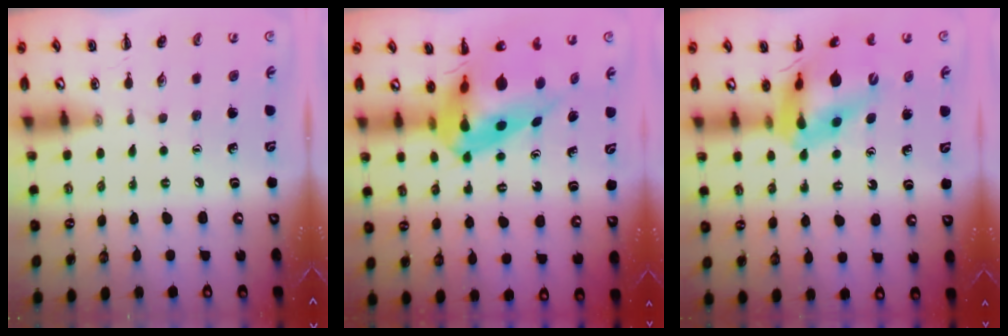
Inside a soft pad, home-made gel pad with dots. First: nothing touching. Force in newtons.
{"total": 11.2, "press": 10.7, "slide": 3.1}
{"total": 12.6, "press": 12.0, "slide": 3.9}